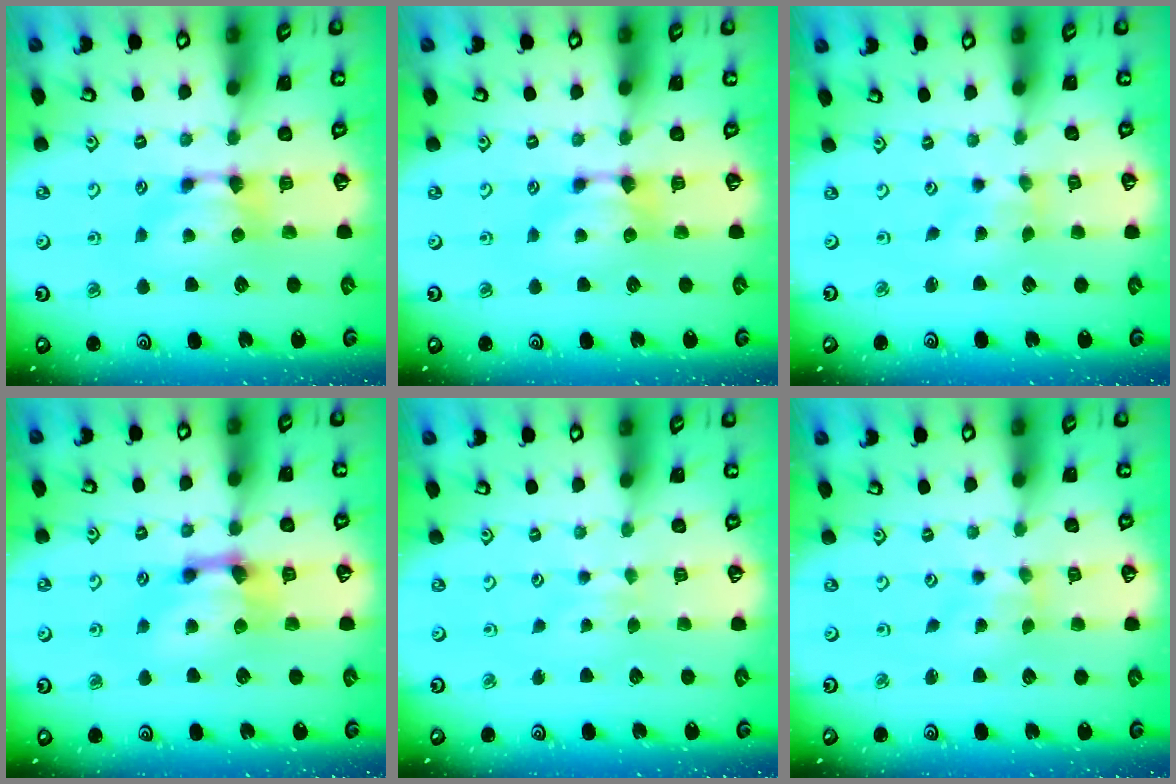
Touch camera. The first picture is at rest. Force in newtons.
{"total": 0.0}
{"total": 2.4, "press": 2.4, "slide": 0.7}
{"total": 2.4, "press": 1.6, "slide": 1.8}
{"total": 2.8, "press": 2.7, "slide": 0.4}
{"total": 2.4, "press": 2.4, "slide": 0.7}